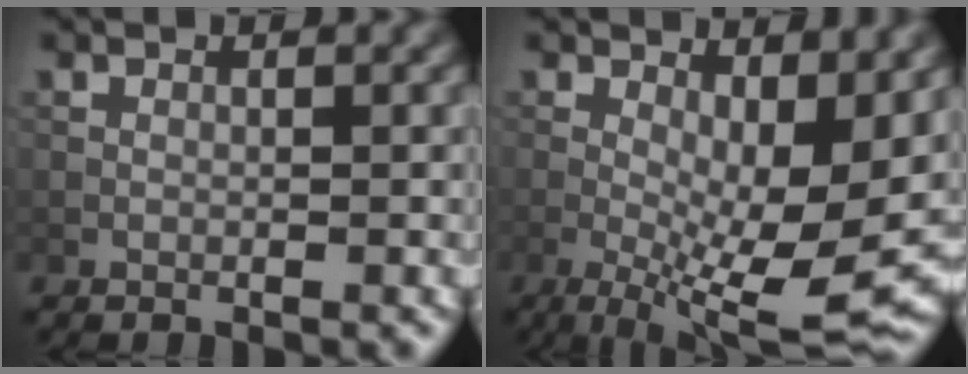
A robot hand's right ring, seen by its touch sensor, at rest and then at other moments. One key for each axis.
{"total": 11.5, "fx": -1.2, "fy": 3.9, "fz": 10.8, "tx": -0.167, "ty": -0.005, "tz": -0.017}